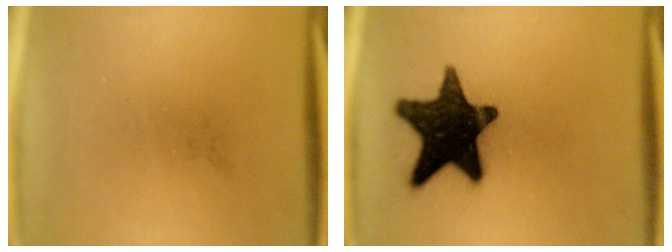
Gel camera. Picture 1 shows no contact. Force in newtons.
{"total": 17.9}